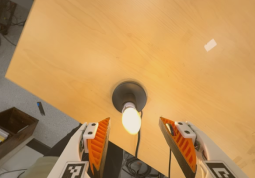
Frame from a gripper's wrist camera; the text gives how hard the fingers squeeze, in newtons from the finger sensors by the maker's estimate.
{"total": 0.0}